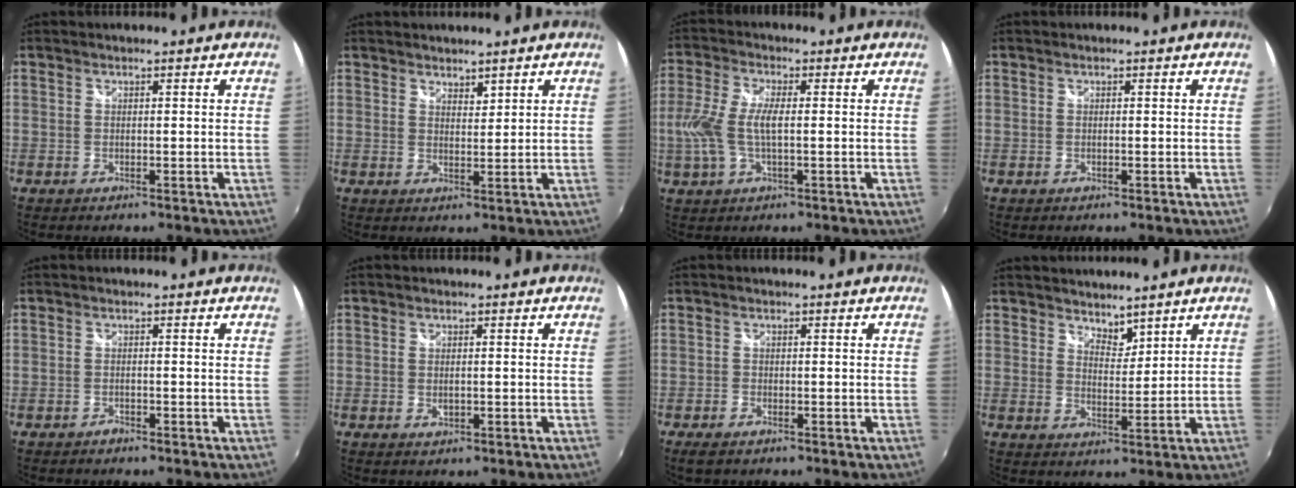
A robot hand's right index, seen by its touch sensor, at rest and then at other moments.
{"total": 2.1, "force": [2.0, 0.7, 0.4], "torque": [-0.003, 0.000, 0.034]}
{"total": 8.8, "force": [-0.6, 3.0, 8.2], "torque": [-0.179, 0.000, -0.011]}
{"total": 0.0}
{"total": 1.0, "force": [-0.9, 0.3, 0.3], "torque": [-0.005, 0.000, -0.018]}
{"total": 1.6, "force": [-0.3, 0.9, 1.2], "torque": [-0.023, -0.002, -0.003]}
{"total": 2.6, "force": [-1.9, 1.1, 1.5], "torque": [-0.034, -0.008, -0.035]}
{"total": 3.6, "force": [3.3, 1.4, 0.8], "torque": [-0.006, 0.000, 0.058]}